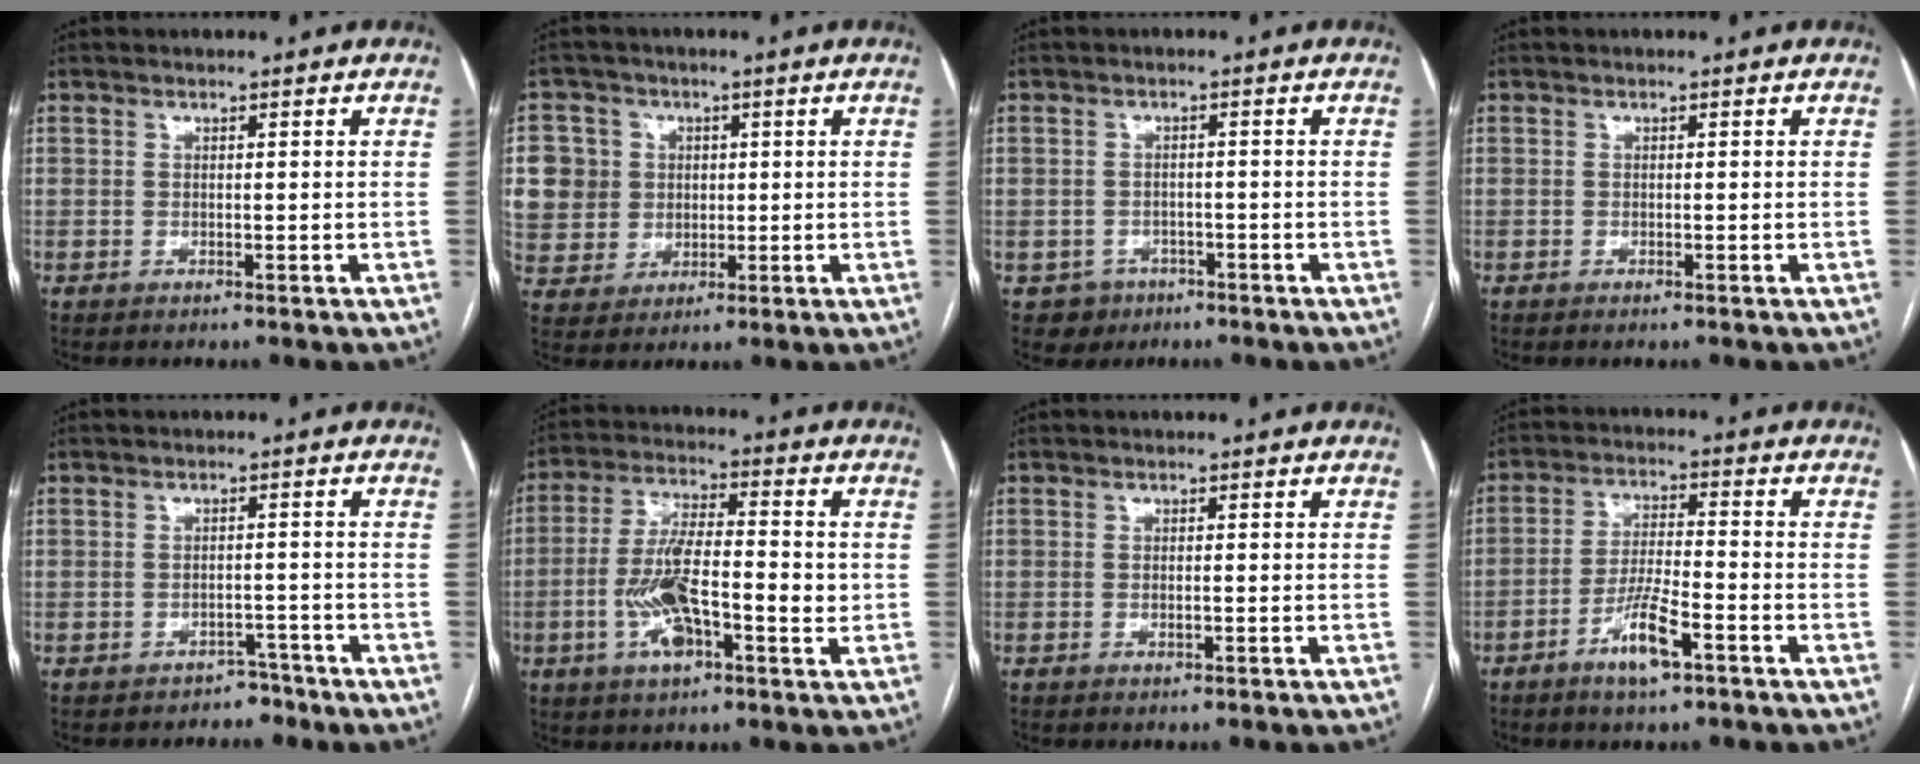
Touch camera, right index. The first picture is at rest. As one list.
[{"total": 12.3, "force": [2.1, 11.8, 2.9], "torque": [-0.096, 0.041, 0.058]}, {"total": 3.6, "force": [-1.8, 3.2, -0.1], "torque": [0.008, 0.013, -0.022]}, {"total": 0.5, "force": [-0.4, 0.0, 0.3], "torque": [-0.008, -0.001, -0.006]}, {"total": 2.7, "force": [-2.2, 1.6, -0.4], "torque": [0.005, 0.011, -0.028]}, {"total": 11.7, "force": [-2.1, 3.7, 10.9], "torque": [-0.223, 0.013, -0.037]}, {"total": 0.7, "force": [-0.2, 0.1, 0.6], "torque": [-0.013, -0.001, 0.000]}, {"total": 7.3, "force": [-4.1, 1.0, 6.0], "torque": [-0.120, -0.004, -0.073]}]